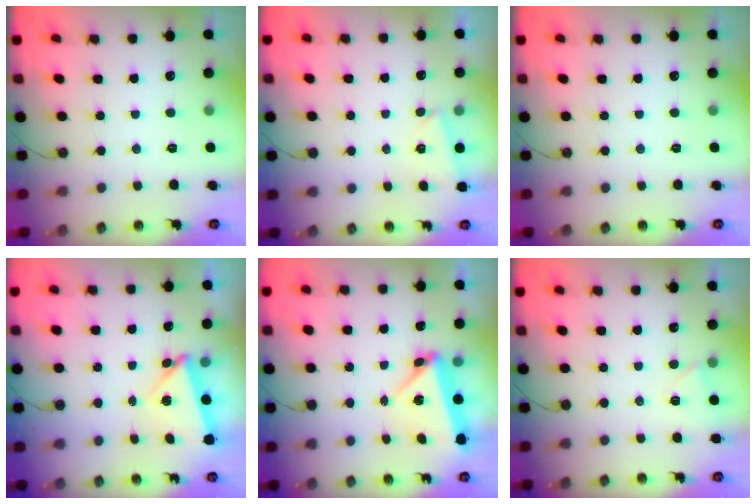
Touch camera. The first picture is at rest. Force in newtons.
{"total": 2.5, "press": 1.5, "slide": 2.0}
{"total": 0.0}
{"total": 5.0, "press": 4.9, "slide": 1.0}
{"total": 7.3, "press": 4.5, "slide": 5.8}
{"total": 4.5, "press": 3.8, "slide": 2.4}